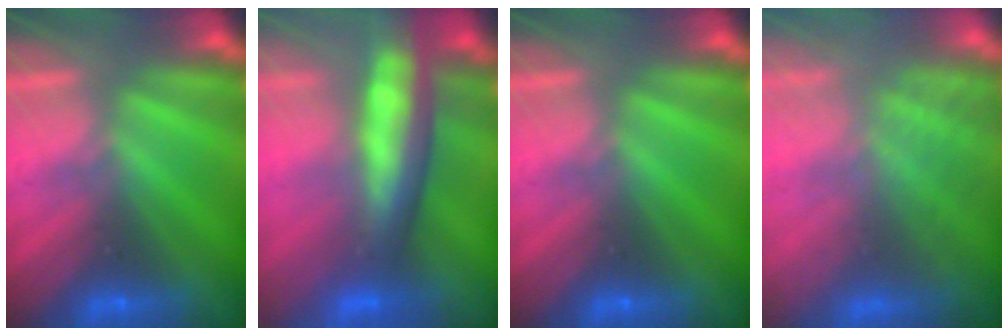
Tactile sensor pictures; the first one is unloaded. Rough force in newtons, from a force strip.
{"total": 6.4}
{"total": 0.0}
{"total": 7.6}